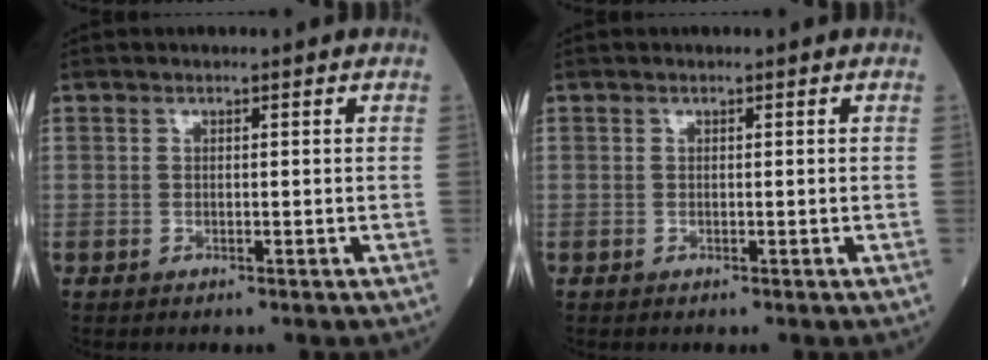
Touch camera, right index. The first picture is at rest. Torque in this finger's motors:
{"motor_torque": [0.00, 0.00, 0.00, 0.00]}